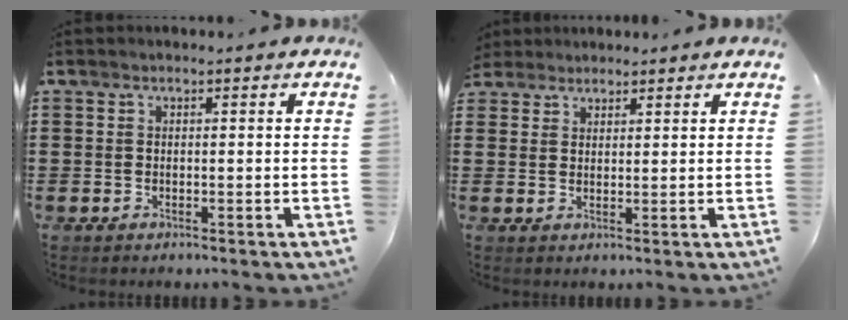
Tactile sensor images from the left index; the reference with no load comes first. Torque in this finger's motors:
{"motor_torque": [0.77, -0.54, 1.06, 0.21]}